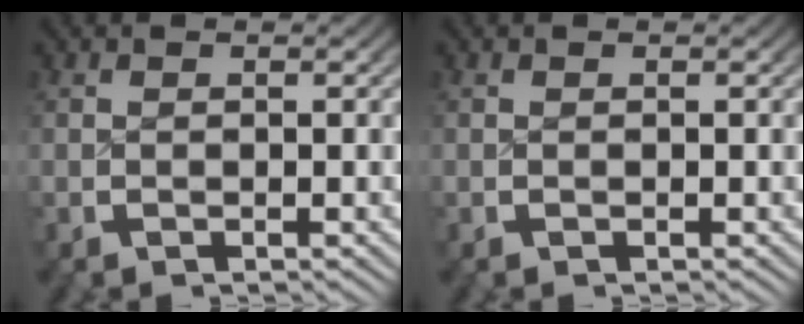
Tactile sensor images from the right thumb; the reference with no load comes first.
{"total": 0.0}